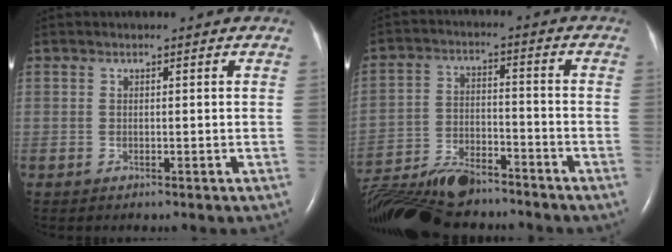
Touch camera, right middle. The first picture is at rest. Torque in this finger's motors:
{"motor_torque": [0.67, -1.47, 0.14, 0.08]}